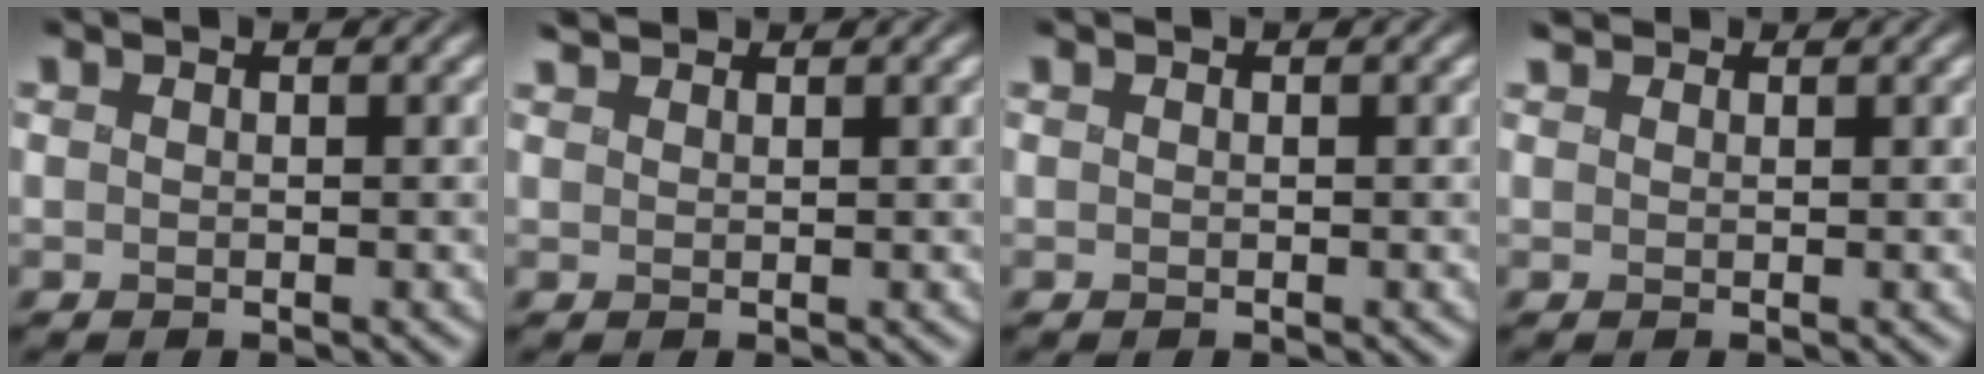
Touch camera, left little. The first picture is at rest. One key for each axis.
{"total": 2.1, "fx": 1.9, "fy": 0.6, "fz": 0.7, "tx": -0.005, "ty": 0.011, "tz": 0.019}
{"total": 0.0}
{"total": 1.7, "fx": 1.5, "fy": 0.7, "fz": 0.5, "tx": -0.005, "ty": 0.009, "tz": 0.015}